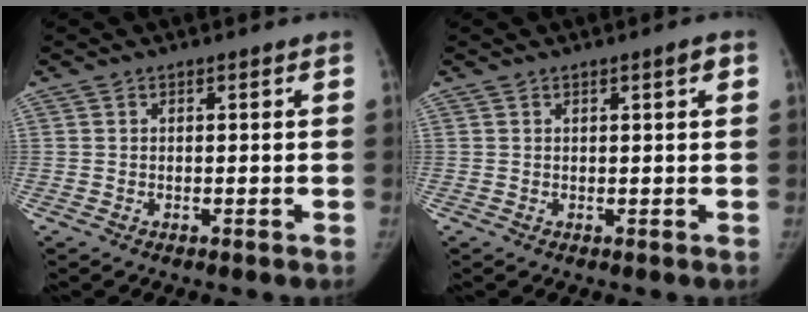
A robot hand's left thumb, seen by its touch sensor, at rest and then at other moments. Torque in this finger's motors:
{"motor_torque": [-0.15, -0.02, -0.01, 0.20, -0.01]}